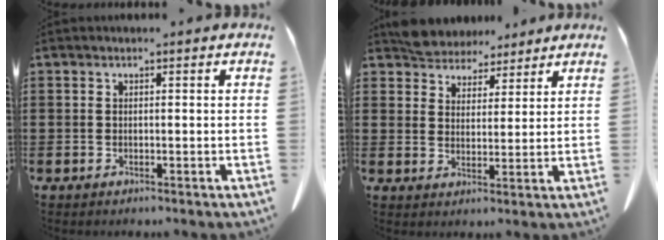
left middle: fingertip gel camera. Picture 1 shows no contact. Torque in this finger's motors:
{"motor_torque": [0.17, 0.17, 0.05, 0.03]}